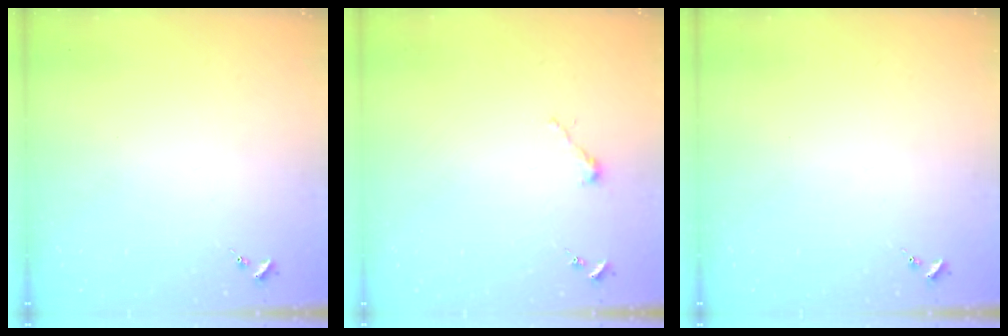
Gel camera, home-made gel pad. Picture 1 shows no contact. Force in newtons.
{"total": 2.5, "press": 2.5, "slide": 0.2}
{"total": 0.0}